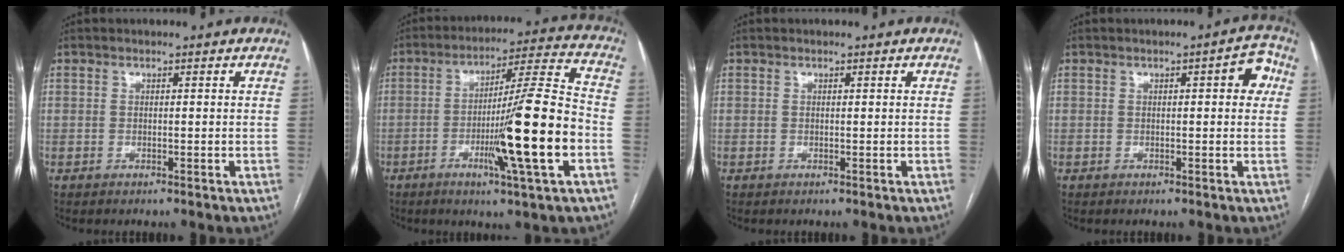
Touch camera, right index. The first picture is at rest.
{"total": 16.6, "force": [-4.7, -0.6, 15.9], "torque": [-0.258, -0.007, -0.080]}
{"total": 0.0}
{"total": 4.0, "force": [0.9, 1.2, 3.7], "torque": [-0.036, 0.011, 0.003]}